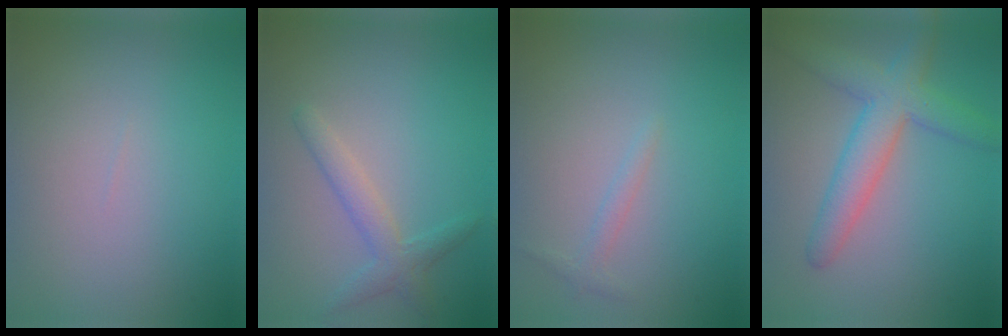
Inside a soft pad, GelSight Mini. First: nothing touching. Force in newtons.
{"total": 2.4, "press": 2.4, "slide": 0.0}
{"total": 0.9, "press": 0.9, "slide": 0.1}
{"total": 5.3, "press": 5.3, "slide": 0.1}